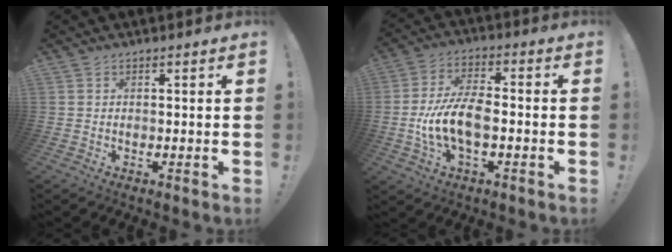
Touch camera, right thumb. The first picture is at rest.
{"total": 12.2, "force": [-2.6, 6.0, 10.3], "torque": [-0.216, 0.003, -0.046]}